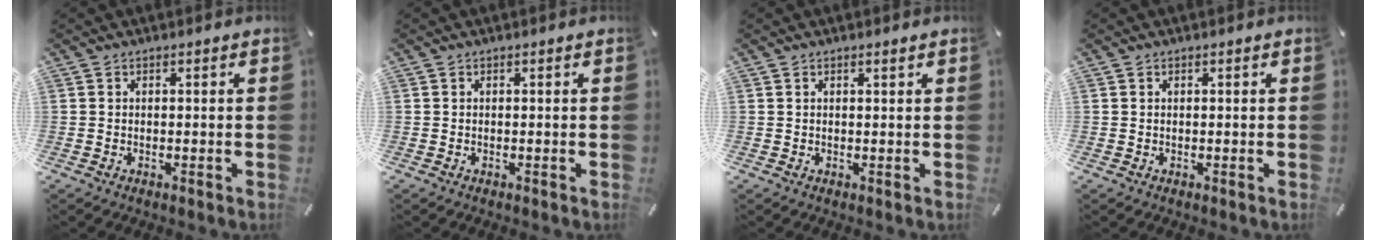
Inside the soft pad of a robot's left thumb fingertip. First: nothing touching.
{"total": 0.0}
{"total": 0.8, "force": [0.5, 0.2, 0.6], "torque": [-0.011, 0.000, 0.009]}
{"total": 0.0}